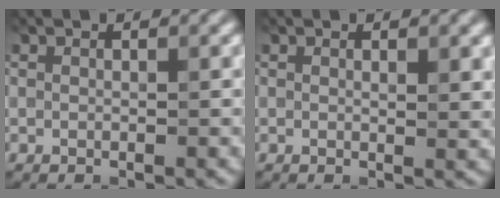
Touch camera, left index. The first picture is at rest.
{"total": 1.5, "force": [0.6, 0.6, 1.2], "torque": [-0.018, 0.001, 0.012]}